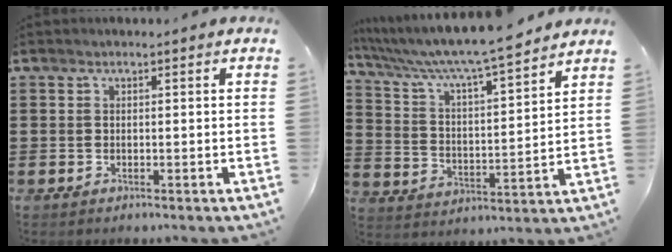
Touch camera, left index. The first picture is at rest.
{"total": 7.1, "force": [6.3, -0.3, 3.2], "torque": [-0.089, -0.046, 0.101]}